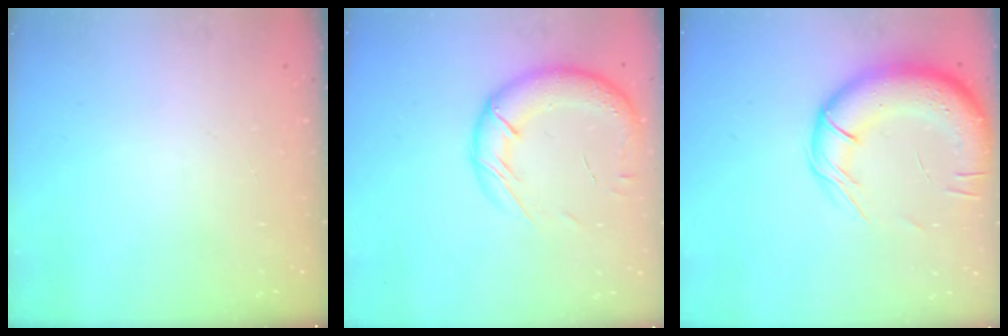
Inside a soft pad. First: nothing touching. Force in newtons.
{"total": 19.3, "press": 18.8, "slide": 4.3}
{"total": 18.1, "press": 17.7, "slide": 3.6}